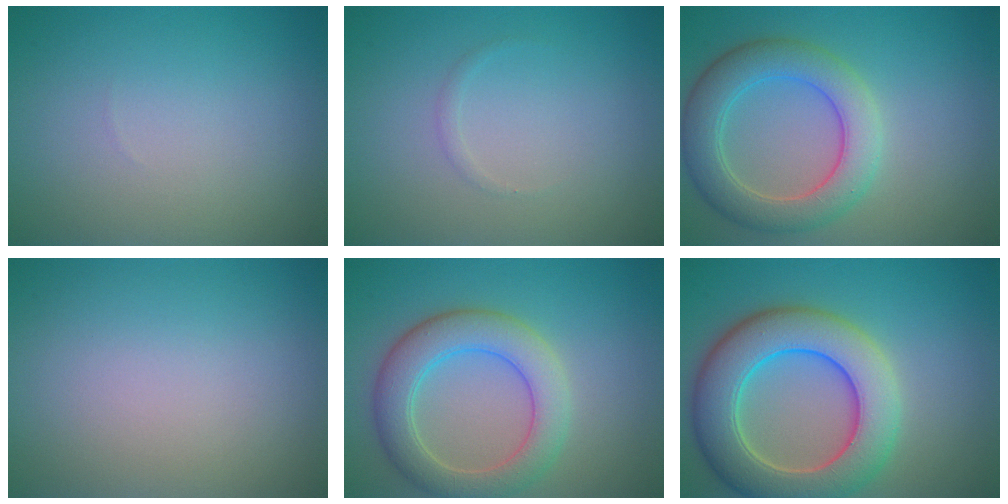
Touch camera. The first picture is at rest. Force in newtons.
{"total": 0.5, "press": 0.5, "slide": 0.0}
{"total": 5.8, "press": 5.8, "slide": 0.4}
{"total": 0.0}
{"total": 5.8, "press": 5.7, "slide": 0.7}
{"total": 9.2, "press": 9.2, "slide": 0.6}